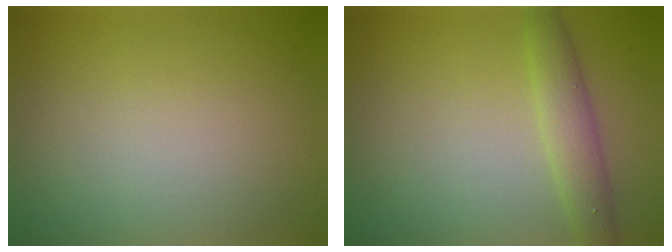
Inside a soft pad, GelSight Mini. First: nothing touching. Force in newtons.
{"total": 3.0, "press": 3.0, "slide": 0.1}